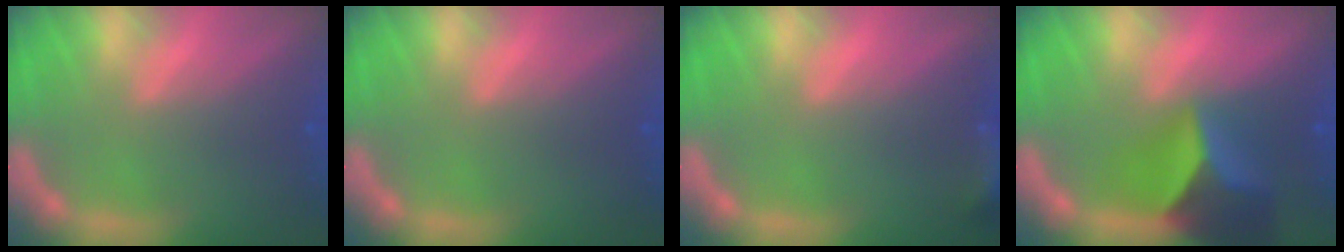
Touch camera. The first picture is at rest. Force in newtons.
{"total": 0.0}
{"total": 4.4}
{"total": 7.4}